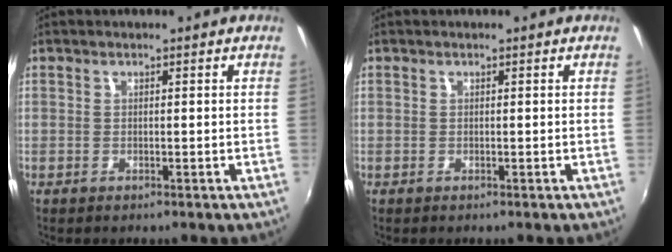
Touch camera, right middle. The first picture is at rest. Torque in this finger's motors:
{"motor_torque": [0.00, 0.00, 0.00, 0.00]}